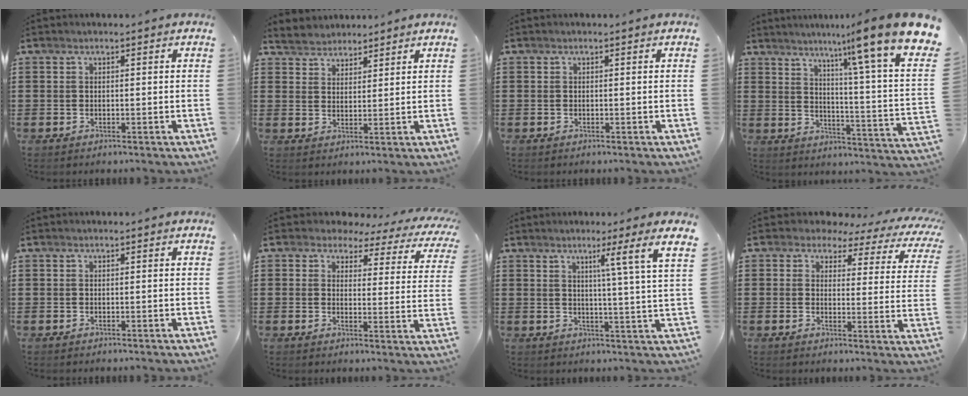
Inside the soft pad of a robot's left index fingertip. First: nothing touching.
{"total": 3.3, "force": [3.0, 1.3, -0.7], "torque": [-0.002, -0.004, 0.056]}
{"total": 0.0}
{"total": 11.8, "force": [8.9, -0.8, 7.7], "torque": [-0.140, -0.082, 0.131]}
{"total": 0.0}
{"total": 3.0, "force": [2.3, 1.7, 0.8], "torque": [-0.034, -0.014, 0.035]}
{"total": 6.2, "force": [3.4, -2.1, 4.7], "torque": [-0.075, -0.032, 0.043]}
{"total": 3.1, "force": [2.2, 1.9, 0.9], "torque": [-0.035, -0.011, 0.033]}